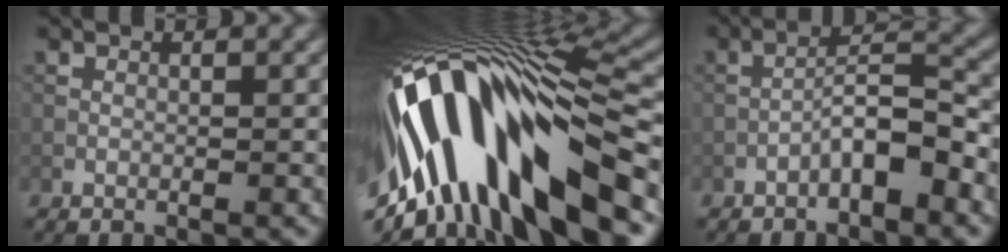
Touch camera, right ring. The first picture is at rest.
{"total": 16.5, "force": [-4.3, 6.3, 14.7], "torque": [-0.264, 0.006, -0.064]}
{"total": 4.1, "force": [-2.3, 0.9, 3.2], "torque": [-0.052, 0.022, -0.043]}